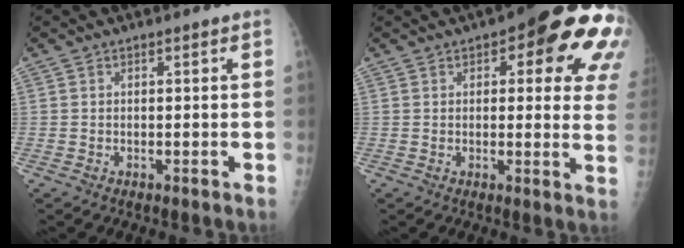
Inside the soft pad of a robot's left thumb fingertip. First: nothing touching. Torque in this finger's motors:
{"motor_torque": [0.55, 0.48, 1.81, -0.96, 0.12]}